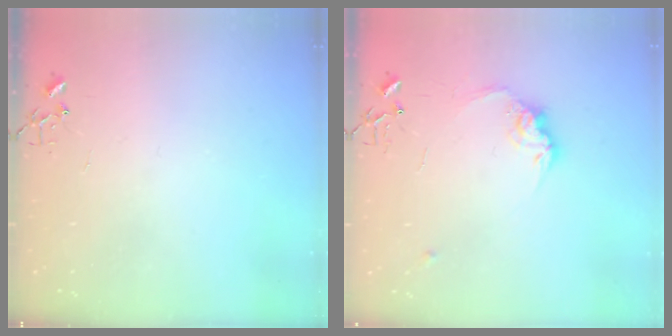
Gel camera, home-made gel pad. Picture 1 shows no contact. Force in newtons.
{"total": 10.7, "press": 10.7, "slide": 0.6}